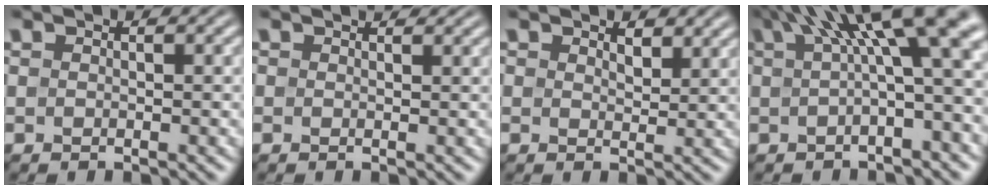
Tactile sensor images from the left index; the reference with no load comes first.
{"total": 1.1, "force": [1.0, 0.3, 0.2], "torque": [-0.006, -0.003, 0.011]}
{"total": 2.0, "force": [1.4, 1.0, 1.0], "torque": [-0.019, -0.006, 0.025]}
{"total": 10.9, "force": [4.0, 3.3, 9.5], "torque": [-0.133, 0.021, 0.060]}